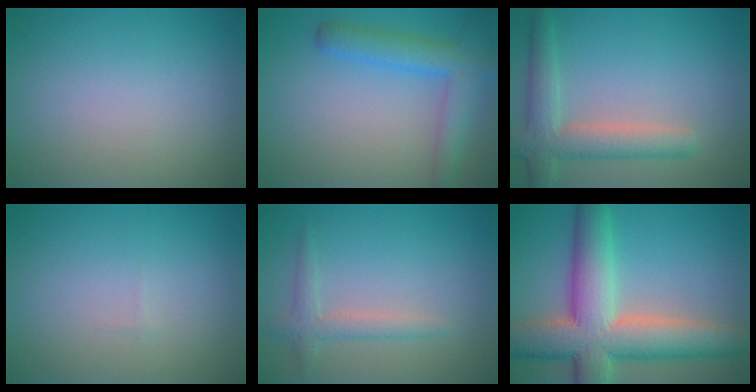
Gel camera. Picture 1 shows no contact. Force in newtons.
{"total": 4.4, "press": 4.4, "slide": 0.3}
{"total": 4.6, "press": 4.6, "slide": 0.4}
{"total": 0.0}
{"total": 2.0, "press": 2.0, "slide": 0.0}
{"total": 11.1, "press": 11.0, "slide": 0.5}